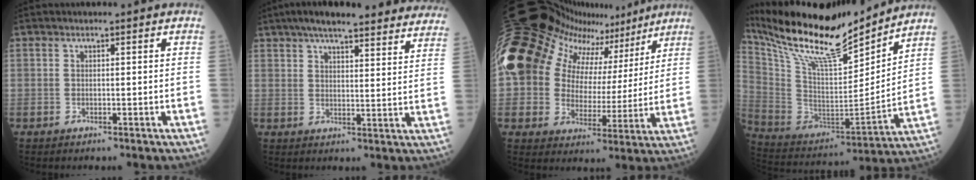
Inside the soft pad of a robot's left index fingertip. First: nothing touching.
{"total": 24.5, "force": [21.6, 3.9, 10.9], "torque": [-0.150, 0.006, 0.260]}
{"total": 25.2, "force": [14.3, 15.6, 13.7], "torque": [-0.279, 0.100, 0.227]}
{"total": 22.0, "force": [19.4, 2.4, 10.1], "torque": [-0.198, -0.015, 0.340]}